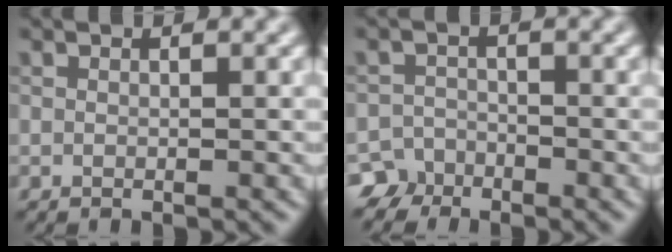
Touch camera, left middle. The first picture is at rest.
{"total": 3.9, "force": [-3.3, 2.2, 0.2], "torque": [0.011, 0.001, -0.052]}